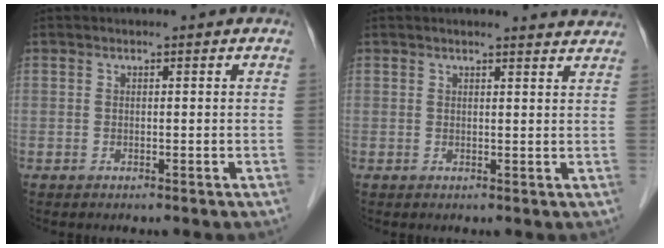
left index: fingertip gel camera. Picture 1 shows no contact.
{"total": 4.7, "force": [4.6, 0.0, 1.0], "torque": [-0.017, -0.003, 0.036]}